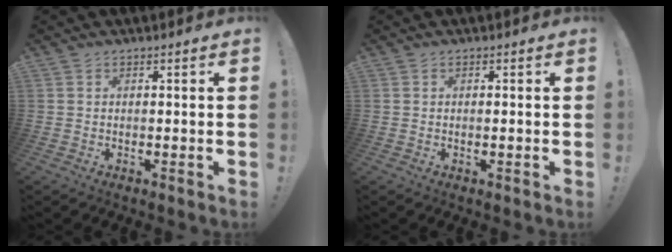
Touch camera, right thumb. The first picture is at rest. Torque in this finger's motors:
{"motor_torque": [0.46, -0.15, -0.08, -0.26, -0.03]}